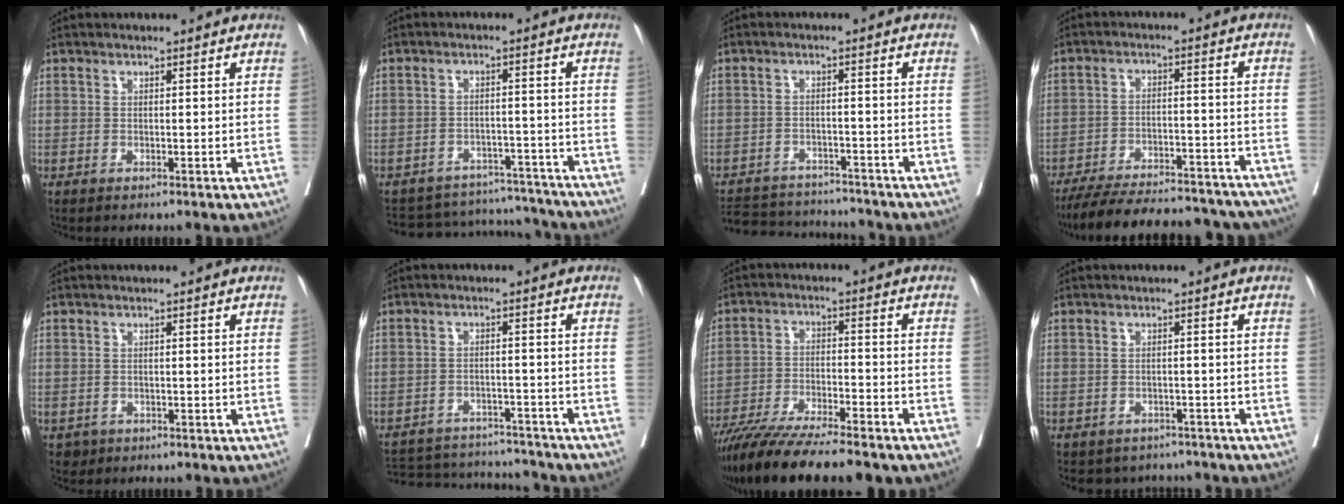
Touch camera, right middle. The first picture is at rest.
{"total": 13.0, "force": [-12.5, 3.5, 0.9], "torque": [-0.014, 0.027, -0.159]}
{"total": 12.1, "force": [-11.6, 2.5, 2.6], "torque": [-0.052, 0.008, -0.163]}
{"total": 25.6, "force": [-23.0, 5.4, 9.8], "torque": [-0.138, -0.015, -0.308]}
{"total": 1.3, "force": [-0.6, 1.1, 0.1], "torque": [-0.001, 0.003, -0.007]}
{"total": 14.7, "force": [-14.0, 3.3, 3.0], "torque": [-0.062, 0.009, -0.189]}
{"total": 15.4, "force": [-13.0, 1.3, 8.1], "torque": [-0.140, -0.031, -0.211]}
{"total": 5.1, "force": [-4.5, 2.3, -0.1], "torque": [0.014, 0.013, -0.054]}